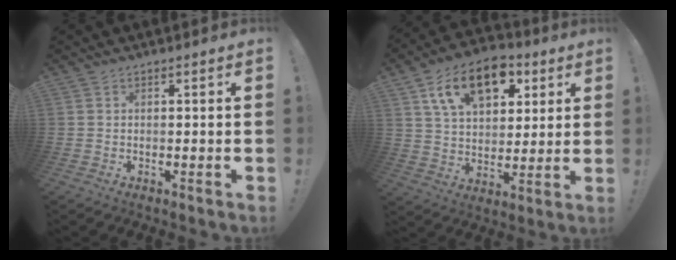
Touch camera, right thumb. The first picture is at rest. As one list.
[{"total": 16.9, "force": [8.2, 10.6, 10.4], "torque": [-0.160, -0.027, 0.148]}]